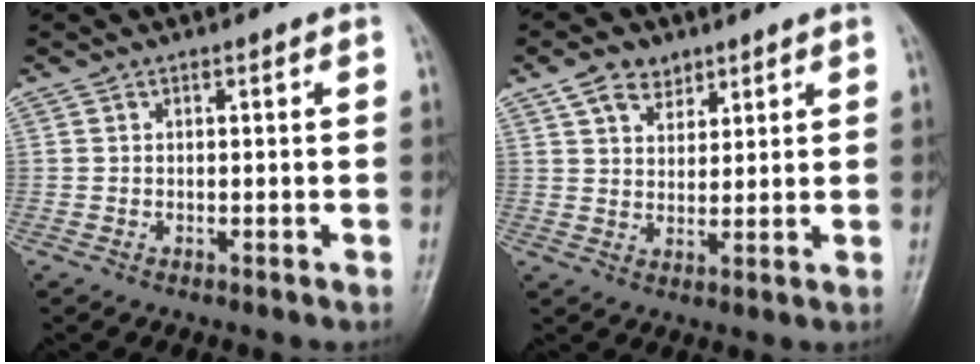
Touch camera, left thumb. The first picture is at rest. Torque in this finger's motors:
{"motor_torque": [0.81, 0.58, 0.61, -0.60, 0.14]}